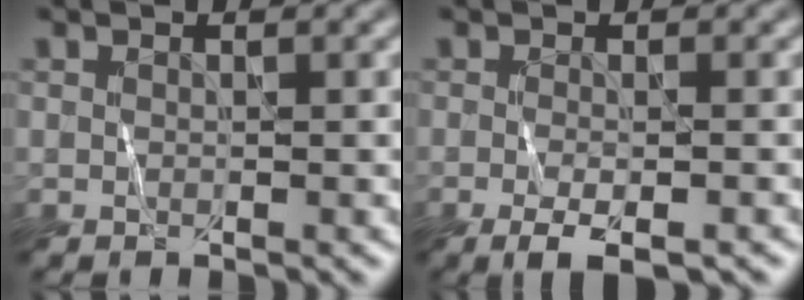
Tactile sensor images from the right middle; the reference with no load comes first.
{"total": 2.4, "force": [-1.4, 0.4, 1.9], "torque": [-0.038, -0.006, -0.024]}